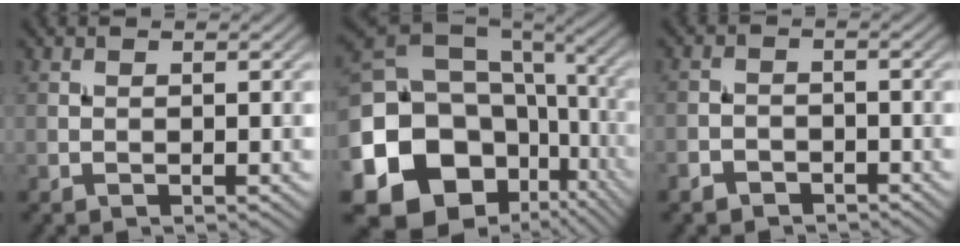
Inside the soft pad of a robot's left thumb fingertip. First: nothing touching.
{"total": 19.9, "force": [-4.8, 15.6, 11.3], "torque": [-0.273, -0.033, -0.070]}
{"total": 2.6, "force": [-2.1, 1.5, 0.7], "torque": [-0.010, -0.001, -0.045]}